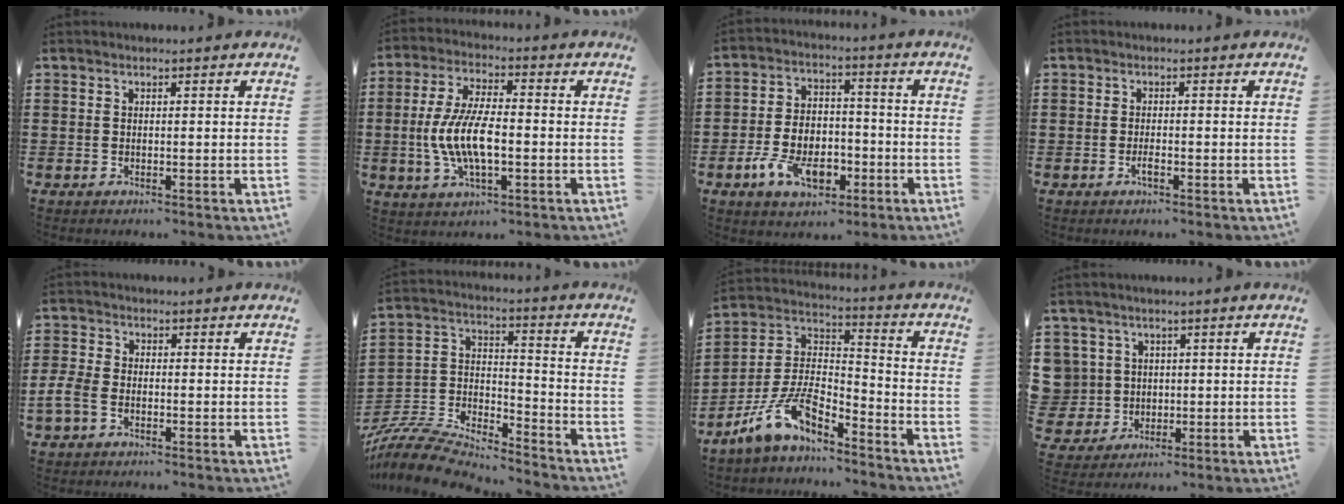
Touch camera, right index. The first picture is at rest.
{"total": 9.6, "force": [-1.5, 3.7, 8.7], "torque": [-0.190, -0.006, -0.032]}
{"total": 8.6, "force": [-3.7, 5.5, 5.6], "torque": [-0.124, 0.010, -0.068]}
{"total": 1.5, "force": [-0.7, 0.4, 1.2], "torque": [-0.032, -0.005, -0.014]}
{"total": 3.4, "force": [-1.8, 1.8, 2.2], "torque": [-0.059, -0.001, -0.040]}
{"total": 7.9, "force": [-7.5, 1.7, 1.6], "torque": [-0.049, 0.002, -0.153]}
{"total": 9.9, "force": [-7.3, 3.8, 5.5], "torque": [-0.132, 0.002, -0.149]}
{"total": 5.3, "force": [1.1, 5.2, 0.3], "torque": [-0.041, 0.013, 0.021]}